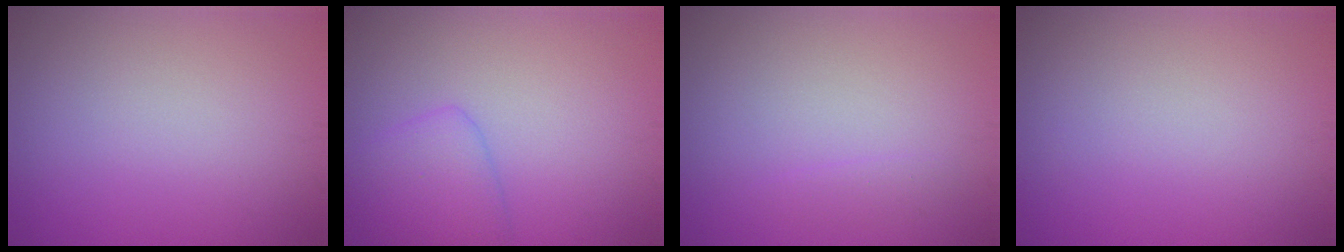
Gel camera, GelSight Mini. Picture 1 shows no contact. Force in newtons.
{"total": 2.7, "press": 2.7, "slide": 0.2}
{"total": 0.8, "press": 0.8, "slide": 0.0}
{"total": 0.0}